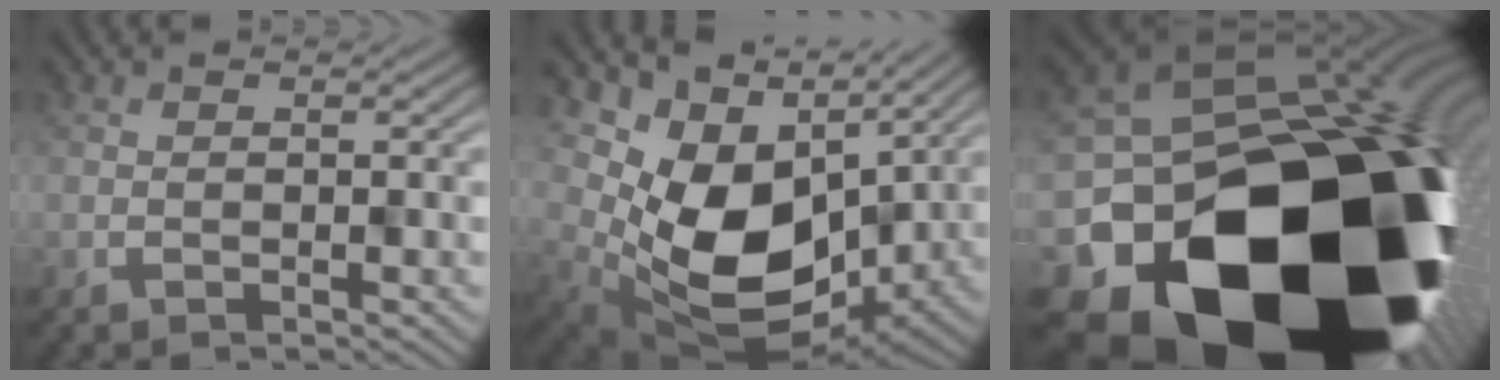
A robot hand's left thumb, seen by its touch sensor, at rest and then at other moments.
{"total": 11.5, "force": [3.8, 7.7, 7.6], "torque": [-0.159, -0.041, 0.078]}
{"total": 22.9, "force": [-9.2, 16.4, 13.1], "torque": [-0.211, -0.103, -0.106]}